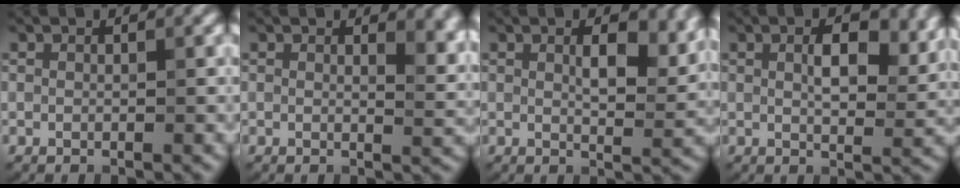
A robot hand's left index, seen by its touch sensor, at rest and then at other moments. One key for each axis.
{"total": 3.4, "fx": 1.5, "fy": 1.5, "fz": 2.6, "tx": -0.026, "ty": -0.006, "tz": 0.023}
{"total": 4.4, "fx": 1.8, "fy": 1.8, "fz": 3.6, "tx": -0.058, "ty": -0.004, "tz": 0.030}
{"total": 5.0, "fx": 1.6, "fy": 2.2, "fz": 4.2, "tx": -0.067, "ty": 0.000, "tz": 0.026}